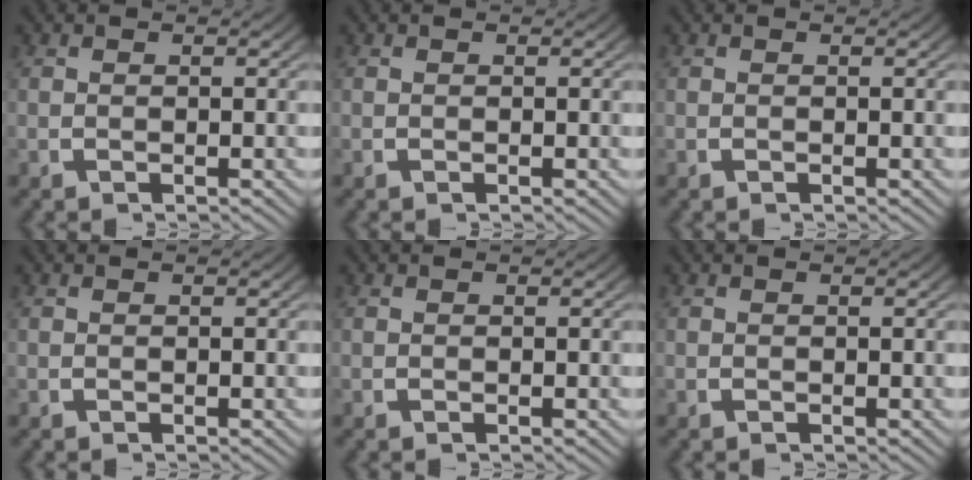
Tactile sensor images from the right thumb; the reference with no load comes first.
{"total": 0.0}
{"total": 0.0}
{"total": 0.0}
{"total": 0.0}
{"total": 0.0}